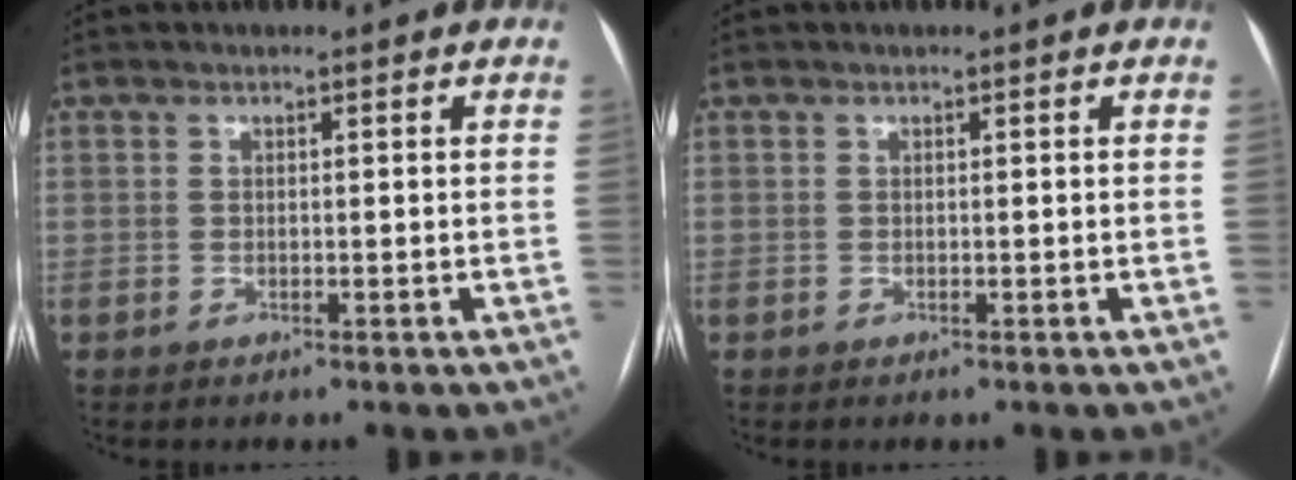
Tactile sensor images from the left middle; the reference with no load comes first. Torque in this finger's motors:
{"motor_torque": [0.00, 0.00, 0.00, 0.00]}